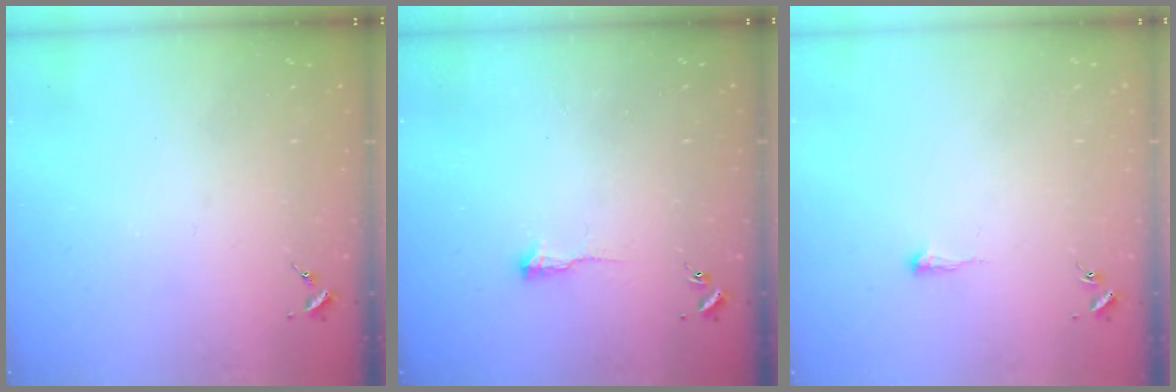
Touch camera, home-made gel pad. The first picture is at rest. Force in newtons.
{"total": 5.1, "press": 5.0, "slide": 0.9}
{"total": 3.9, "press": 3.9, "slide": 0.5}